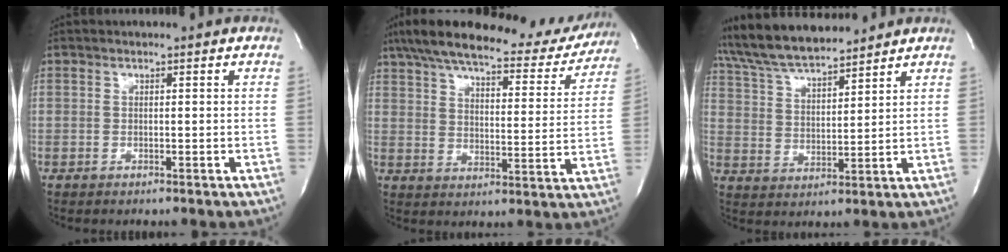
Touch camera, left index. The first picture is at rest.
{"total": 26.6, "force": [22.8, 6.5, 12.0], "torque": [-0.198, 0.002, 0.296]}
{"total": 11.8, "force": [10.9, 1.5, 4.2], "torque": [-0.086, 0.021, 0.206]}